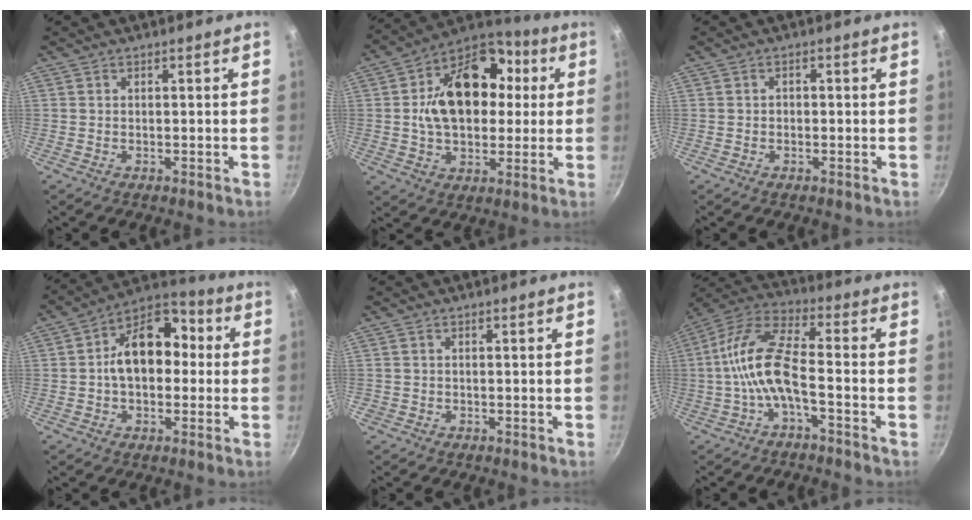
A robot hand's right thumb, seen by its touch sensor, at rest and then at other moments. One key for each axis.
{"total": 20.4, "fx": 2.8, "fy": 14.3, "fz": 14.3, "tx": -0.202, "ty": 0.032, "tz": 0.031}
{"total": 0.9, "fx": -0.3, "fy": 0.7, "fz": 0.5, "tx": -0.007, "ty": 0.004, "tz": -0.006}
{"total": 14.6, "fx": 0.6, "fy": 10.2, "fz": 10.4, "tx": -0.113, "ty": 0.043, "tz": -0.009}
{"total": 0.6, "fx": -0.3, "fy": 0.6, "fz": 0.0, "tx": -0.002, "ty": 0.003, "tz": -0.001}
{"total": 11.6, "fx": -3.0, "fy": 4.0, "fz": 10.5, "tx": -0.223, "ty": 0.041, "tz": -0.073}